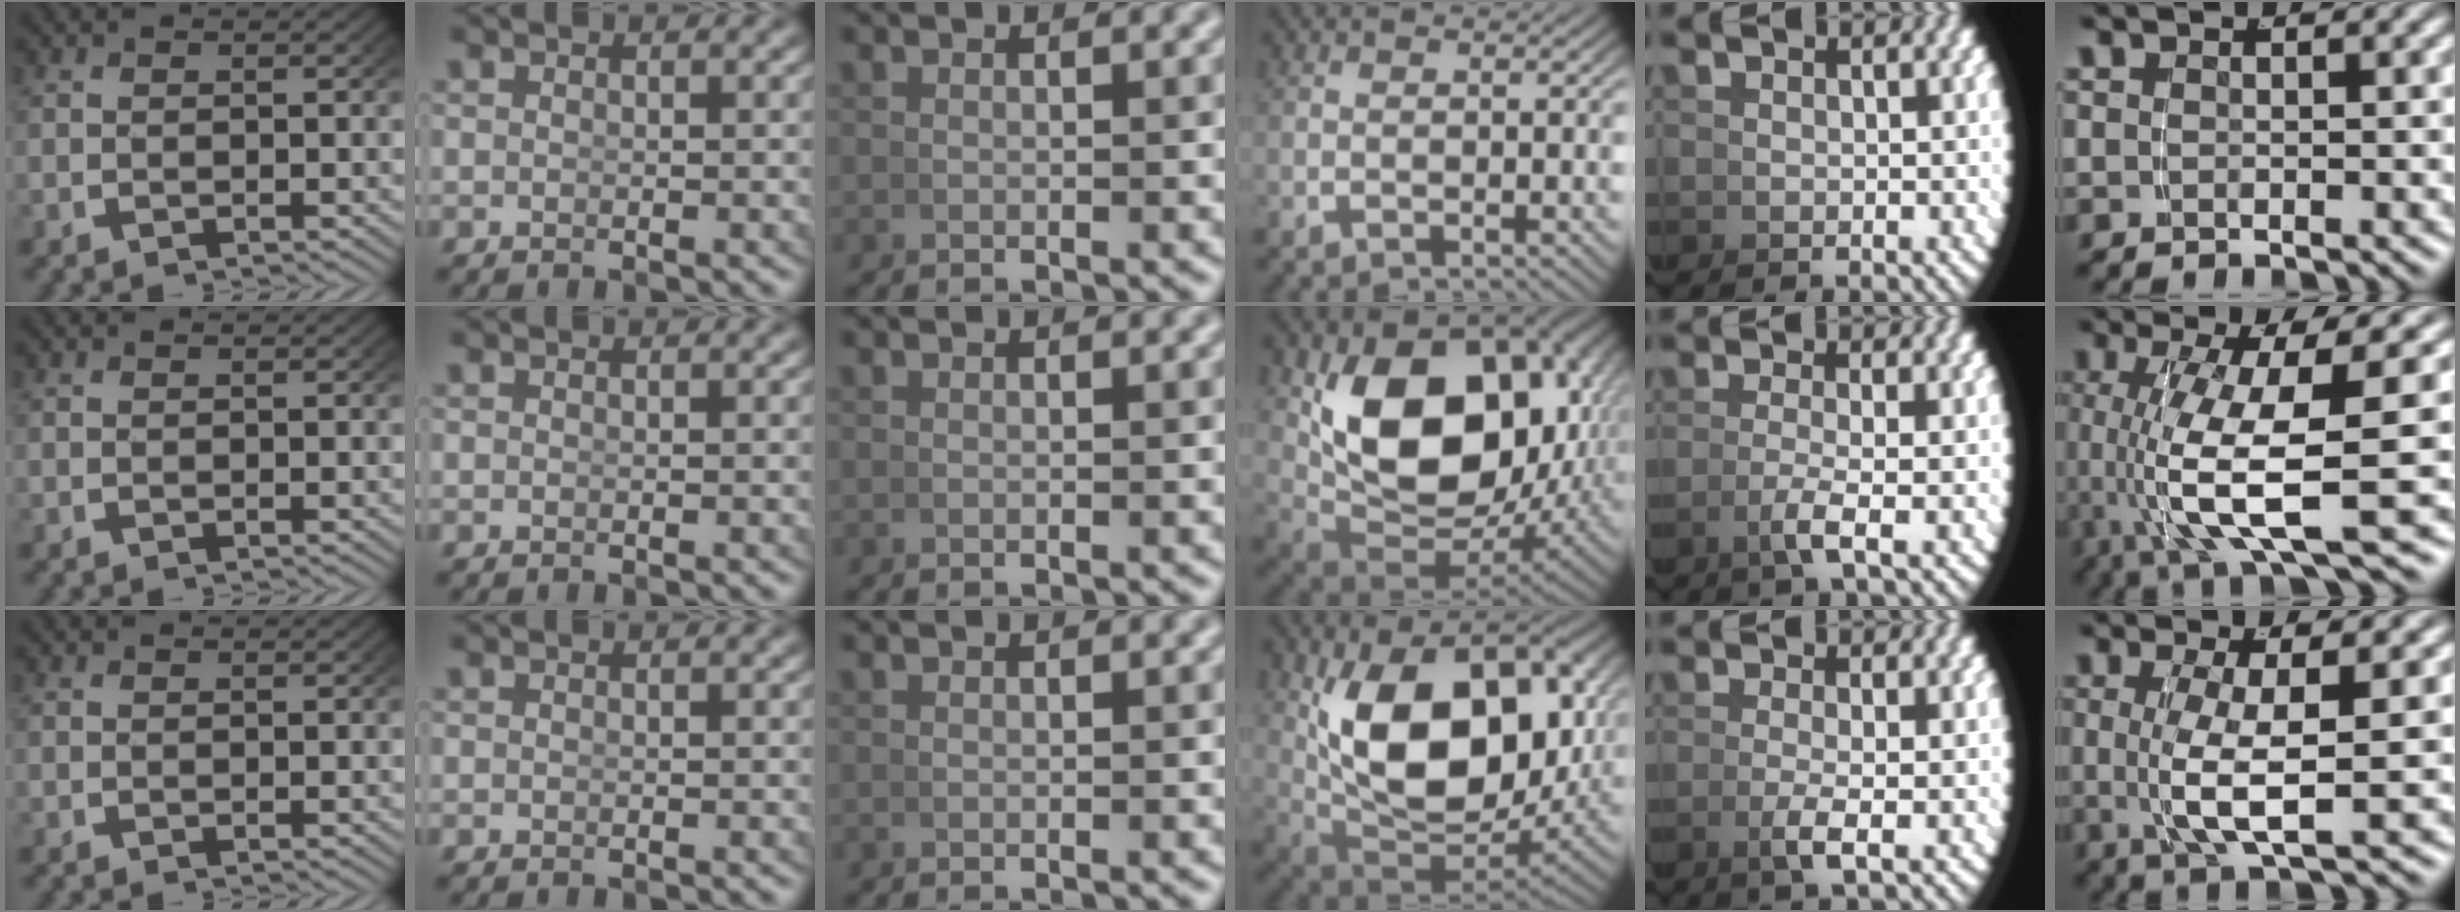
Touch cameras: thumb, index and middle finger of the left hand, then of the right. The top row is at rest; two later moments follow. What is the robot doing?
{"motion": "lift_and_place", "object": "bowl"}